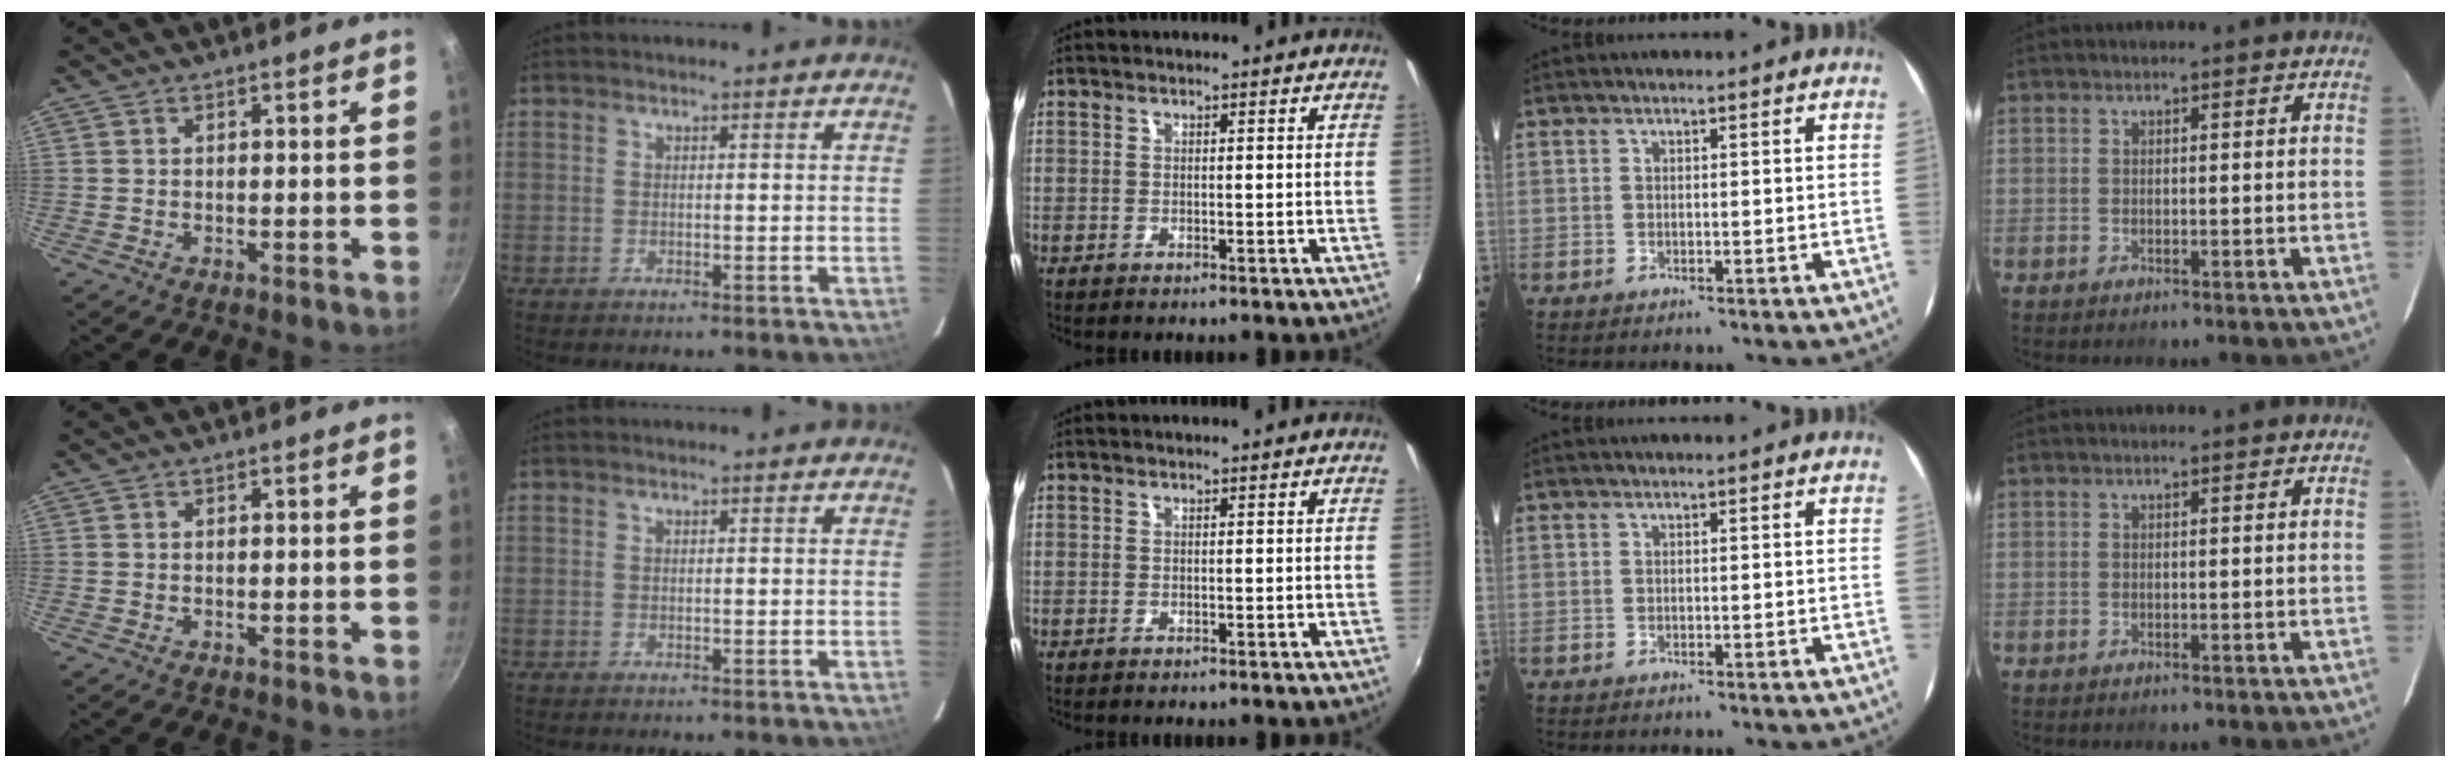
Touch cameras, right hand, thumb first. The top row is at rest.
{}